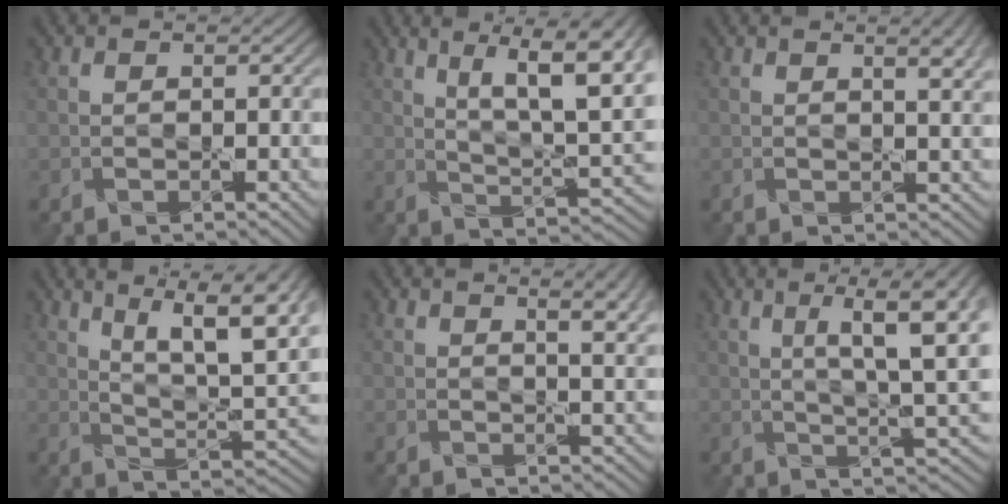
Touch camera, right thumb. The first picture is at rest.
{"total": 12.4, "force": [4.9, 4.3, 10.6], "torque": [-0.178, 0.007, 0.074]}
{"total": 4.0, "force": [1.9, 1.1, 3.3], "torque": [-0.046, 0.004, 0.025]}
{"total": 13.0, "force": [6.0, 4.9, 10.5], "torque": [-0.187, 0.012, 0.094]}
{"total": 5.5, "force": [2.6, 1.8, 4.5], "torque": [-0.052, 0.013, 0.029]}
{"total": 10.8, "force": [2.9, 2.9, 10.1], "torque": [-0.156, 0.015, 0.043]}